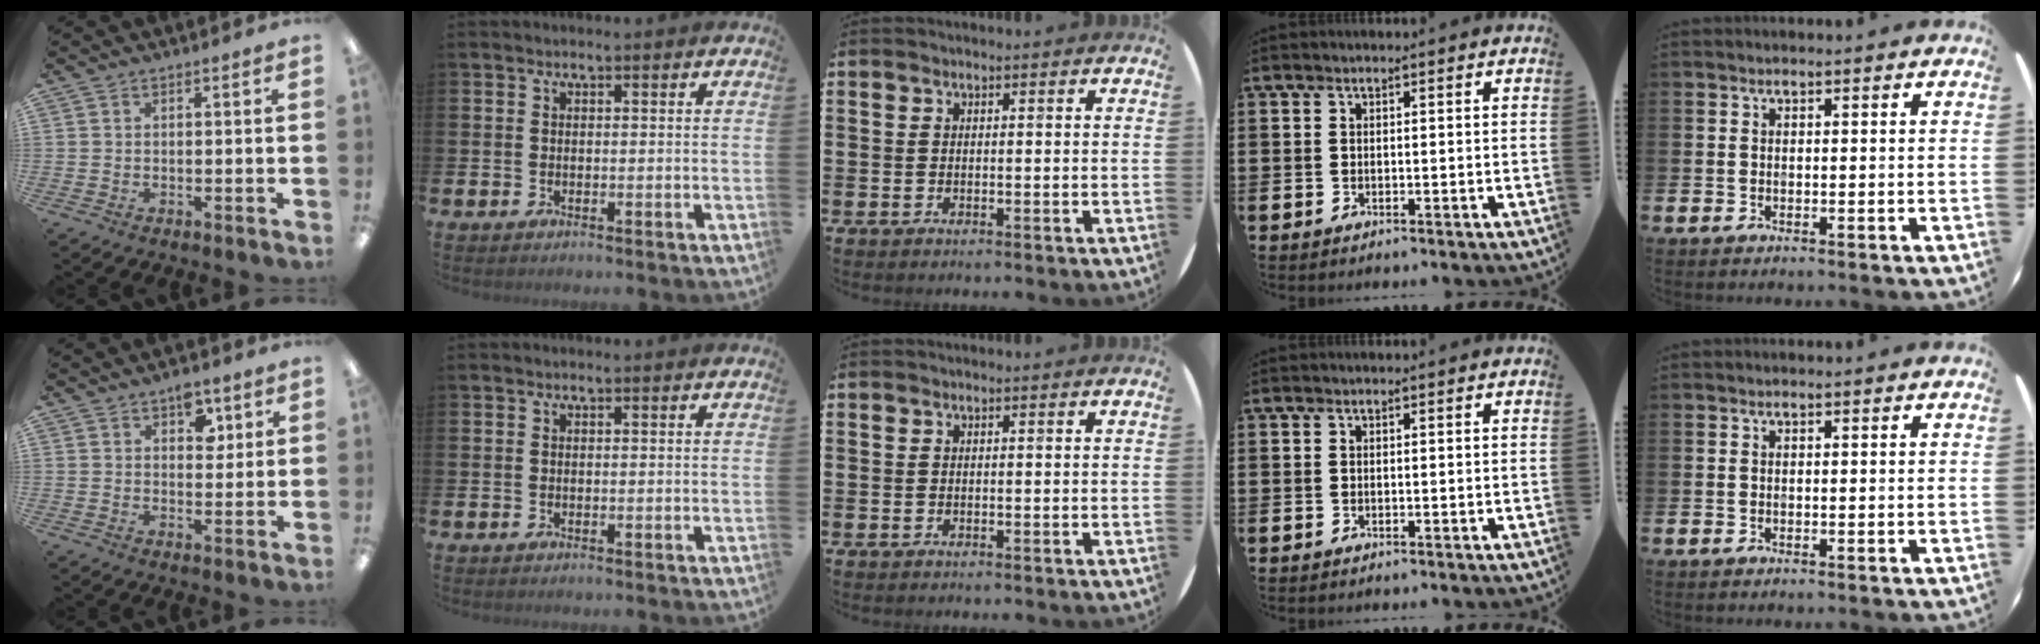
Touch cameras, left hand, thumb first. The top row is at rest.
{"thumb": {"total": 6.6, "force": [3.6, 4.1, 3.7], "torque": [-0.035, -0.009, 0.057]}}